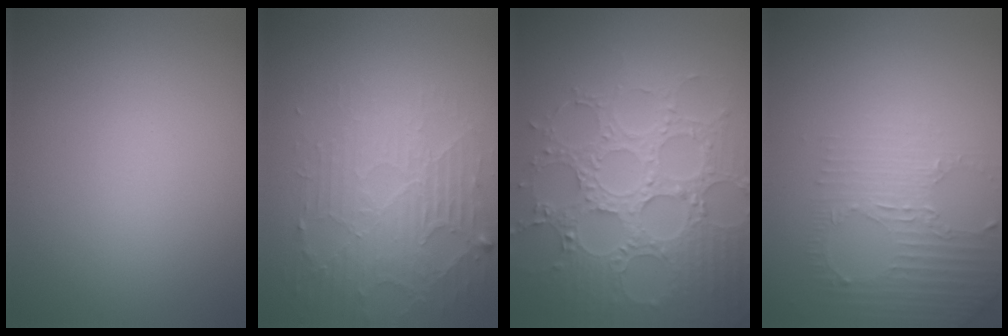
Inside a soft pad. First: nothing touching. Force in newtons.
{"total": 3.9, "press": 3.4, "slide": 1.9}
{"total": 7.5, "press": 6.0, "slide": 4.4}
{"total": 2.9, "press": 2.3, "slide": 1.8}